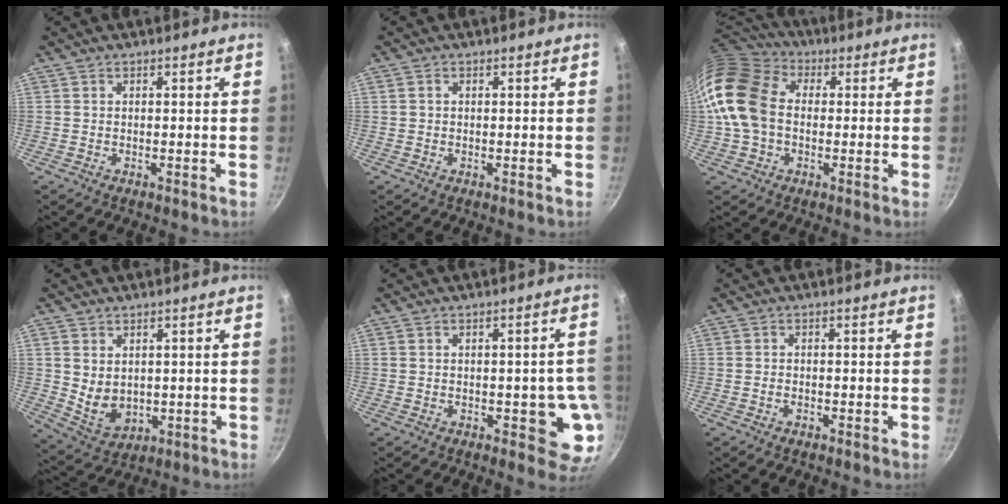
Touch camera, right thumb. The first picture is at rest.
{"total": 1.0, "force": [0.2, 0.8, 0.5], "torque": [-0.008, 0.005, 0.002]}
{"total": 16.5, "force": [0.5, 12.4, 10.9], "torque": [-0.202, 0.030, -0.004]}
{"total": 7.1, "force": [1.1, 5.3, 4.6], "torque": [-0.068, -0.020, 0.039]}
{"total": 7.8, "force": [-1.6, 3.7, 6.7], "torque": [-0.035, 0.008, -0.016]}
{"total": 1.0, "force": [-0.5, 0.7, 0.5], "torque": [-0.012, 0.004, -0.011]}